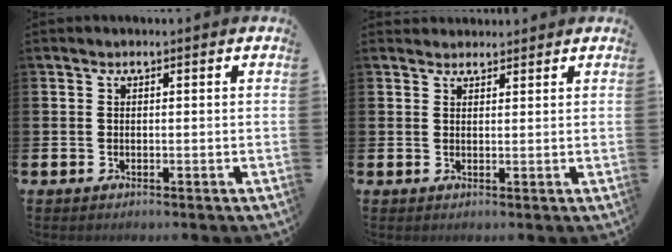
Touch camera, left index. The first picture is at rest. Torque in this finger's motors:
{"motor_torque": [-0.35, -0.67, -0.02, -0.04]}